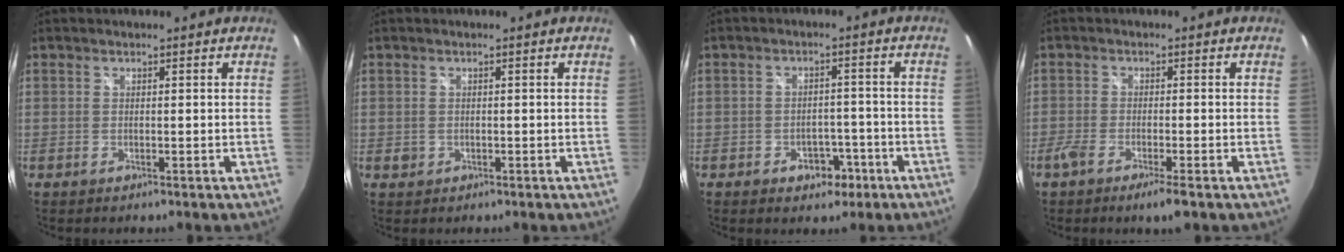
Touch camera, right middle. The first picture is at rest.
{"total": 1.2, "force": [-0.2, 1.1, 0.3], "torque": [-0.003, -0.001, -0.004]}
{"total": 4.7, "force": [-2.7, 3.3, 2.1], "torque": [-0.040, 0.010, -0.026]}
{"total": 4.7, "force": [-3.2, 0.3, 3.4], "torque": [-0.080, -0.012, -0.061]}